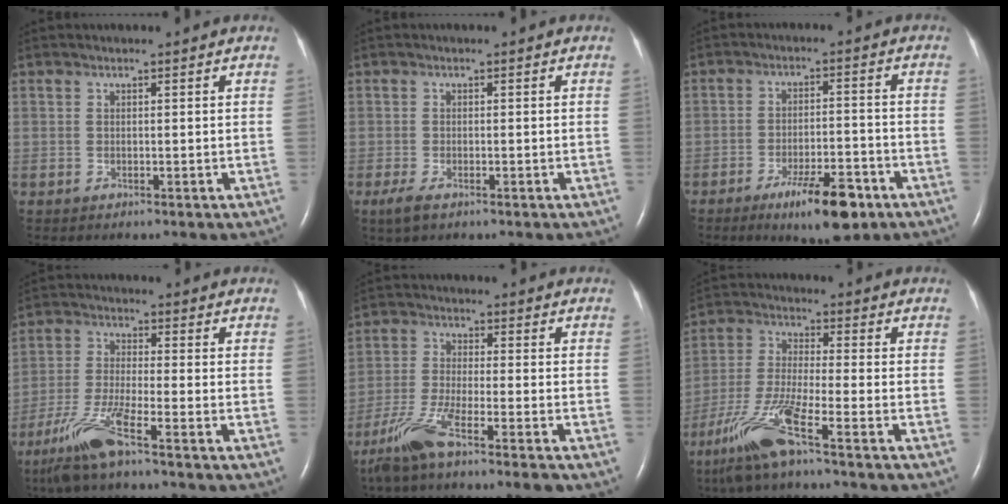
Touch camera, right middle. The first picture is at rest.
{"total": 2.4, "force": [-1.4, 0.9, 1.8], "torque": [-0.046, -0.006, -0.026]}
{"total": 9.3, "force": [-5.7, 2.1, 7.0], "torque": [-0.115, -0.010, -0.085]}
{"total": 8.5, "force": [-5.6, -0.2, 6.4], "torque": [-0.140, -0.025, -0.114]}
{"total": 8.2, "force": [-5.9, -0.1, 5.7], "torque": [-0.124, -0.021, -0.117]}
{"total": 10.5, "force": [-6.6, -0.2, 8.2], "torque": [-0.181, -0.026, -0.136]}